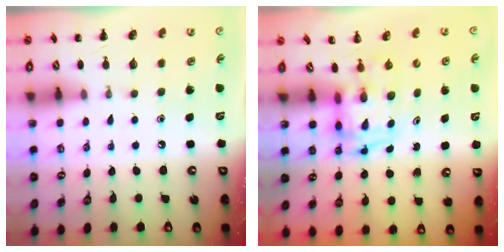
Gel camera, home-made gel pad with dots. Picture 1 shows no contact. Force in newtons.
{"total": 3.3, "press": 3.2, "slide": 0.6}